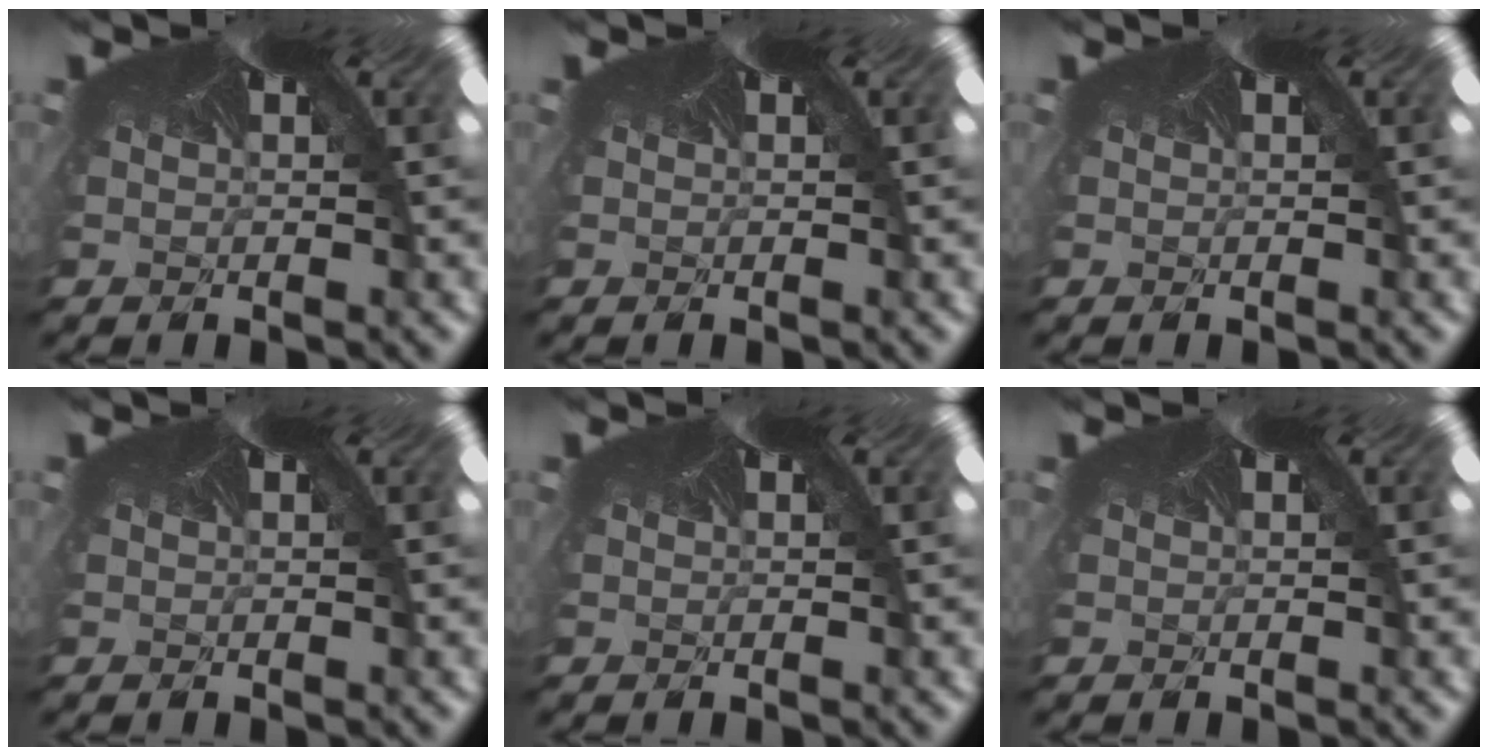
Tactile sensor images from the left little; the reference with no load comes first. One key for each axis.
{"total": 0.0}
{"total": 0.0}
{"total": 0.0}
{"total": 0.0}
{"total": 0.0}